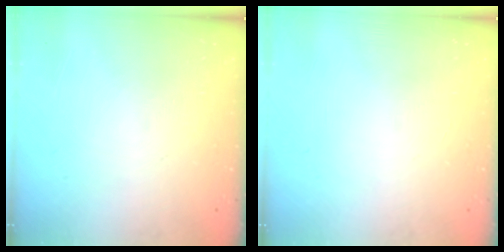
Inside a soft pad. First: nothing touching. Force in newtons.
{"total": 0.0}